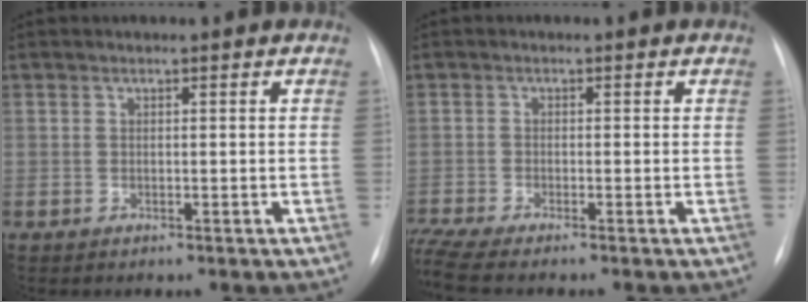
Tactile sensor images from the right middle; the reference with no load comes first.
{"total": 5.5, "force": [-4.8, -0.6, 2.6], "torque": [-0.064, -0.010, -0.089]}